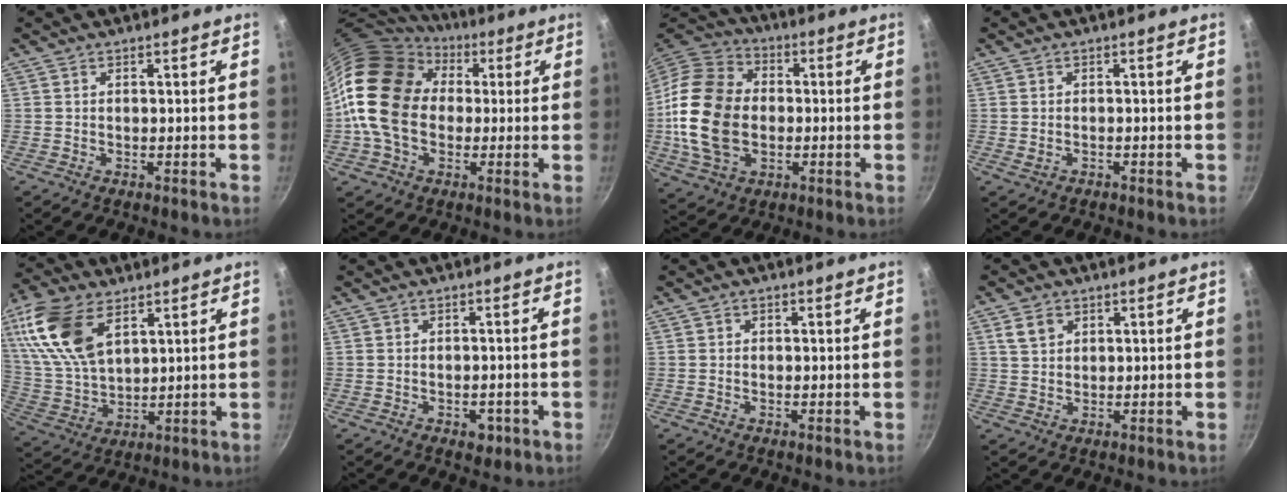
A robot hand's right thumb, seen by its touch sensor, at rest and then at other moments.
{"total": 19.7, "force": [1.3, 14.9, 12.7], "torque": [-0.223, 0.032, 0.016]}
{"total": 19.8, "force": [-1.6, 14.1, 13.7], "torque": [-0.251, 0.023, -0.032]}
{"total": 1.2, "force": [-0.5, 0.8, 0.7], "torque": [-0.012, 0.006, -0.007]}
{"total": 17.5, "force": [8.2, 9.6, 12.1], "torque": [-0.239, -0.026, 0.169]}
{"total": 3.1, "force": [-1.3, 2.1, 1.9], "torque": [-0.015, 0.010, -0.008]}
{"total": 0.7, "force": [0.1, 0.6, 0.2], "torque": [0.000, 0.001, 0.001]}
{"total": 3.7, "force": [1.7, 2.9, 1.7], "torque": [-0.015, 0.001, 0.033]}